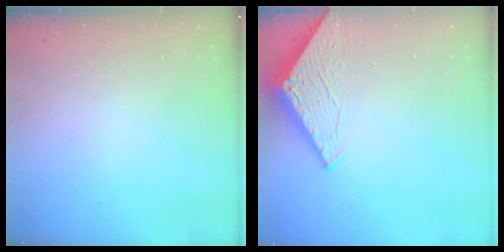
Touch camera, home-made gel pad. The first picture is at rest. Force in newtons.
{"total": 2.8, "press": 2.8, "slide": 0.2}